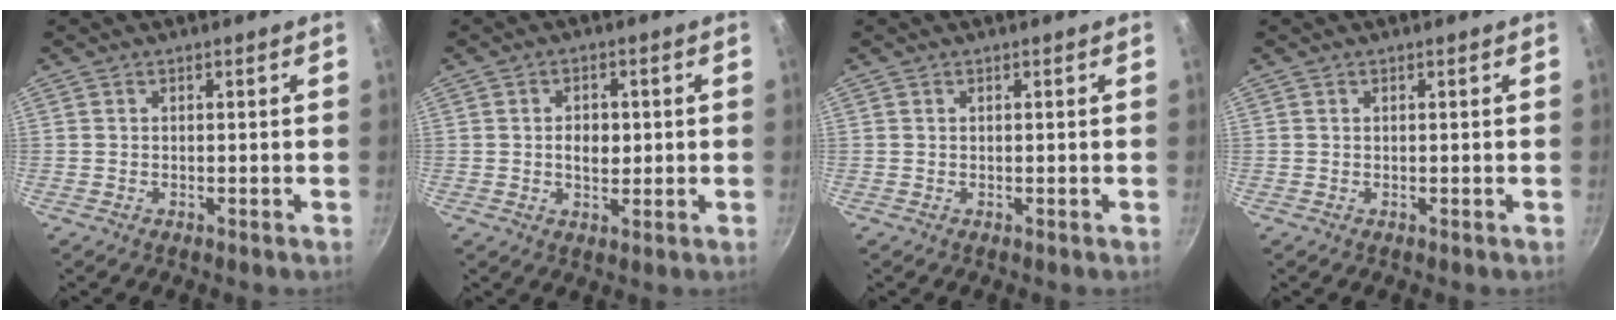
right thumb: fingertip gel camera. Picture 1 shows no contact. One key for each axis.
{"total": 4.5, "fx": 0.2, "fy": 2.9, "fz": 3.4, "tx": -0.039, "ty": -0.002, "tz": 0.000}
{"total": 0.0}
{"total": 0.0}